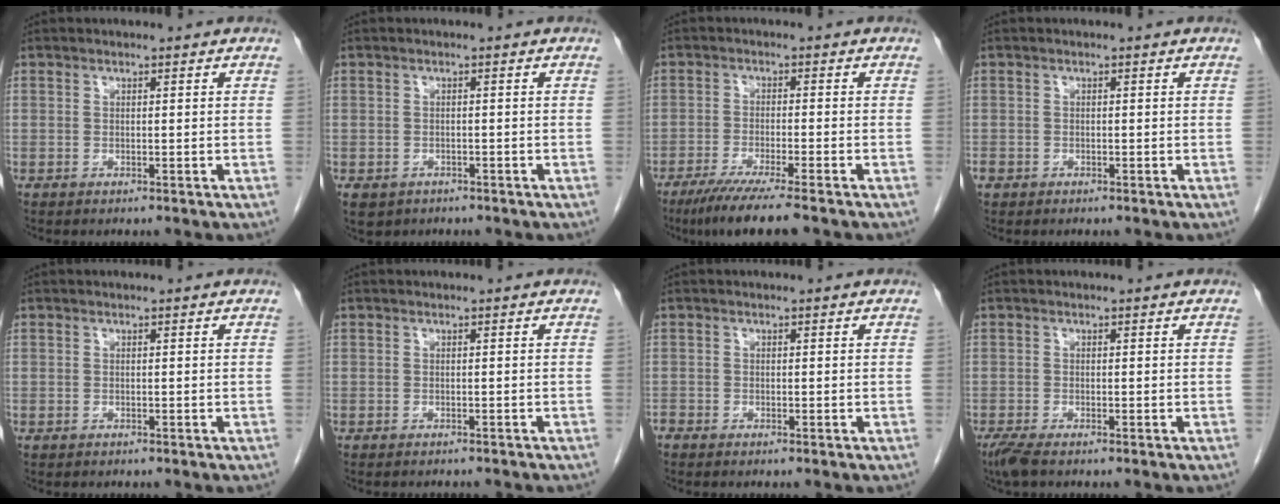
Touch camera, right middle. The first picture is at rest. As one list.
[{"total": 5.0, "force": [-3.2, 3.7, 1.4], "torque": [-0.028, 0.000, -0.043]}, {"total": 7.9, "force": [-6.0, -0.5, 5.1], "torque": [-0.085, -0.023, -0.099]}, {"total": 1.2, "force": [-0.6, 0.9, 0.4], "torque": [-0.013, 0.002, -0.011]}, {"total": 0.0}, {"total": 3.7, "force": [-3.4, 0.8, 1.1], "torque": [-0.013, -0.005, -0.038]}, {"total": 0.9, "force": [-0.9, 0.2, 0.1], "torque": [-0.005, -0.001, -0.018]}, {"total": 2.7, "force": [-2.0, 0.5, 1.7], "torque": [-0.040, -0.010, -0.039]}]